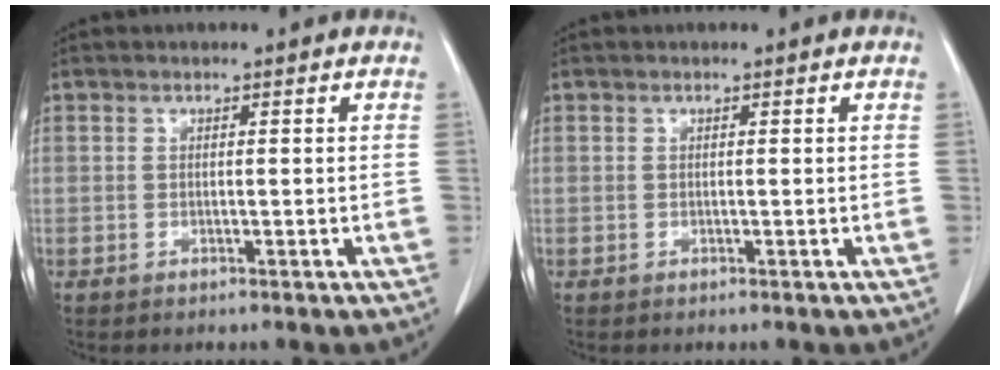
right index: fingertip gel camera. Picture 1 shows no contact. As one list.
[{"total": 0.0}]